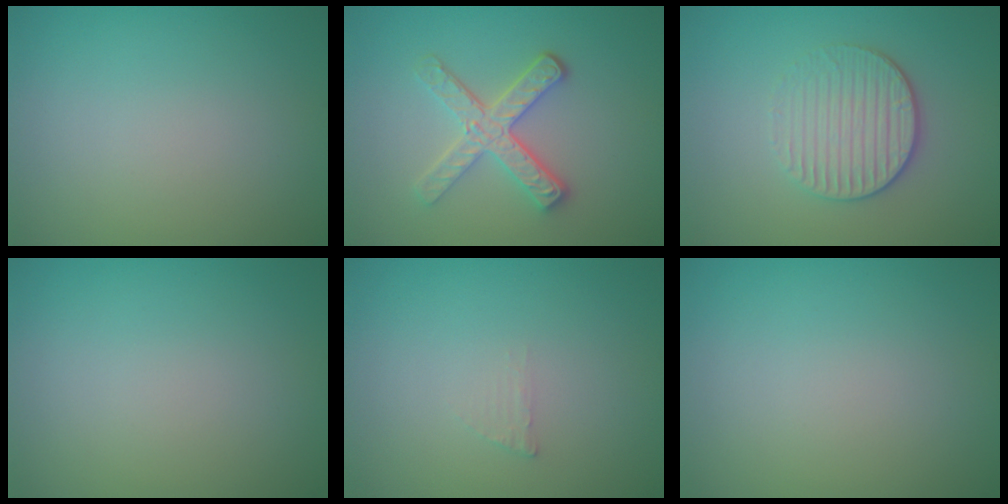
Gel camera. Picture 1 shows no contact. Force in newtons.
{"total": 3.8, "press": 3.1, "slide": 2.2}
{"total": 3.7, "press": 3.1, "slide": 2.0}
{"total": 0.0}
{"total": 0.6, "press": 0.6, "slide": 0.1}
{"total": 0.0}